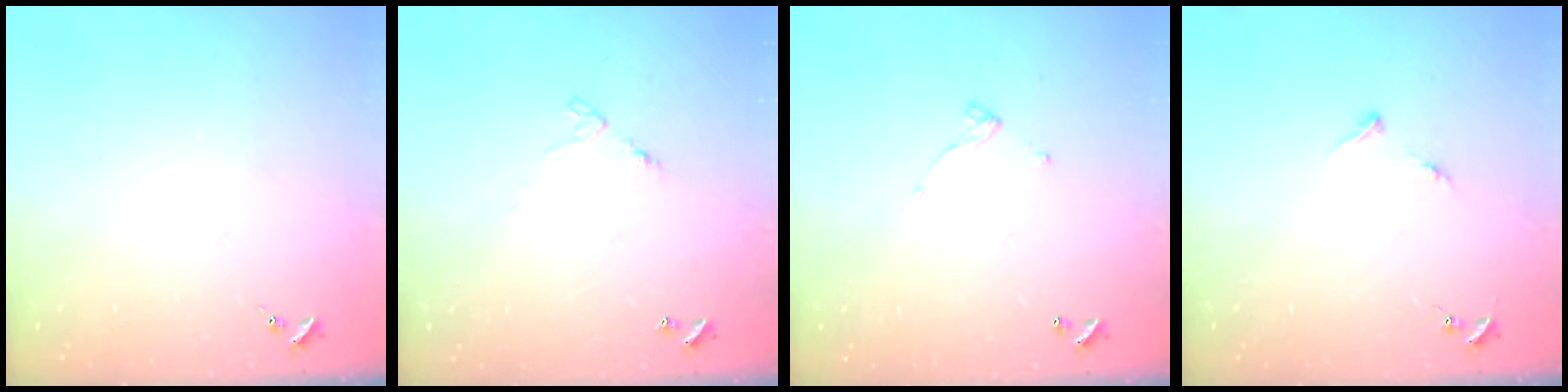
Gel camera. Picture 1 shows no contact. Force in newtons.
{"total": 4.9, "press": 4.8, "slide": 0.3}
{"total": 4.9, "press": 4.9, "slide": 0.2}
{"total": 5.2, "press": 5.2, "slide": 0.6}